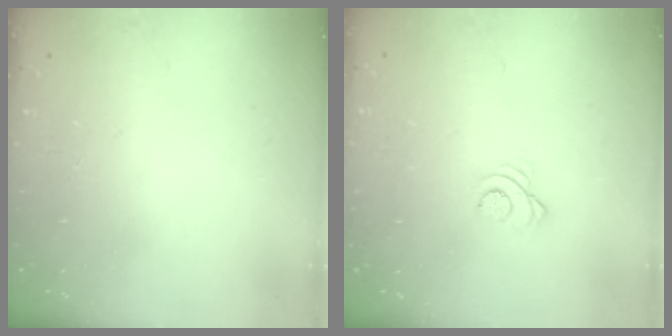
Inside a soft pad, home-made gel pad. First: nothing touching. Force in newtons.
{"total": 2.5, "press": 2.5, "slide": 0.1}